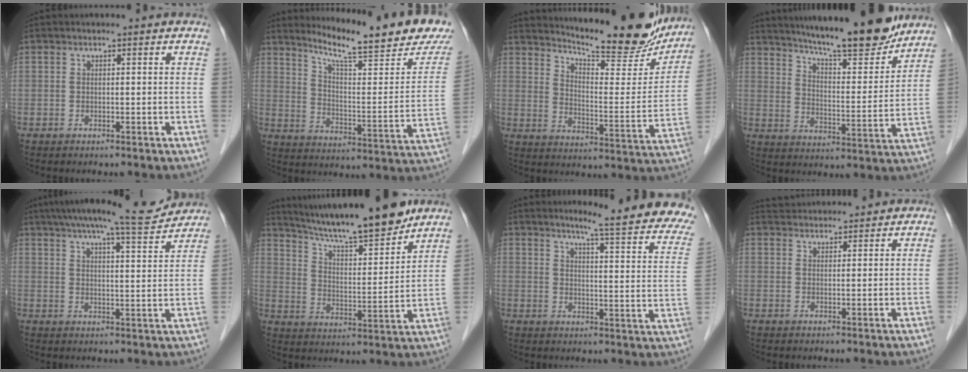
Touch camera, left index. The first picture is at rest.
{"total": 20.6, "force": [17.0, 1.7, 11.4], "torque": [-0.168, -0.046, 0.235]}
{"total": 19.9, "force": [18.0, 2.9, 7.8], "torque": [-0.115, -0.048, 0.240]}
{"total": 17.8, "force": [15.5, 1.6, 8.5], "torque": [-0.130, -0.011, 0.228]}
{"total": 12.3, "force": [11.3, 0.5, 4.9], "torque": [-0.073, 0.003, 0.154]}
{"total": 16.9, "force": [14.8, 1.0, 8.1], "torque": [-0.133, -0.001, 0.239]}
{"total": 19.2, "force": [16.4, 1.0, 10.1], "torque": [-0.116, -0.058, 0.182]}
{"total": 6.5, "force": [6.4, 0.7, 1.0], "torque": [-0.021, 0.037, 0.097]}